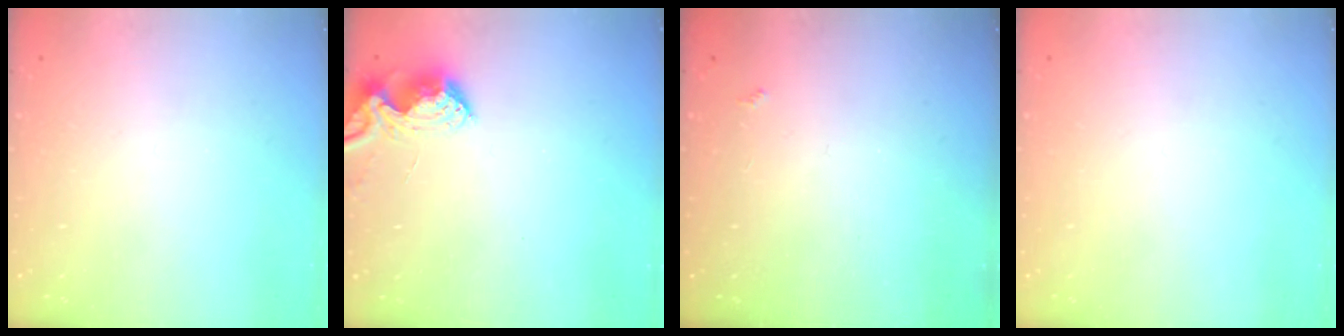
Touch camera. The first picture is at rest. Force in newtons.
{"total": 6.9, "press": 6.9, "slide": 0.7}
{"total": 2.1, "press": 2.1, "slide": 0.4}
{"total": 0.0}